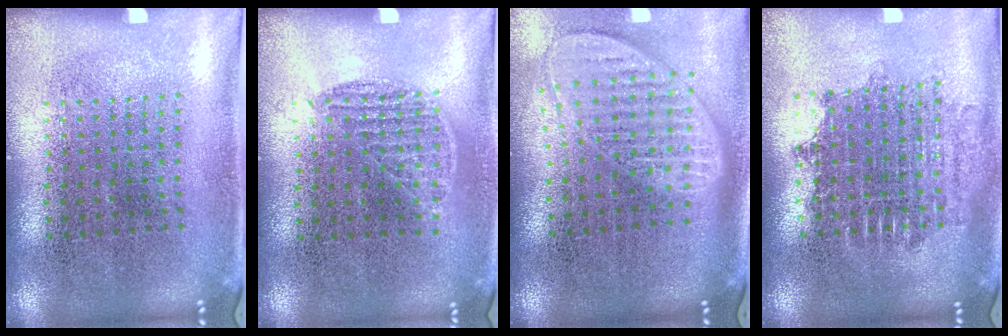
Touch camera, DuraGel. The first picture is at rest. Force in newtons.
{"total": 0.7, "press": 0.6, "slide": 0.4}
{"total": 2.0, "press": 1.5, "slide": 1.2}
{"total": 1.8, "press": 1.5, "slide": 1.0}